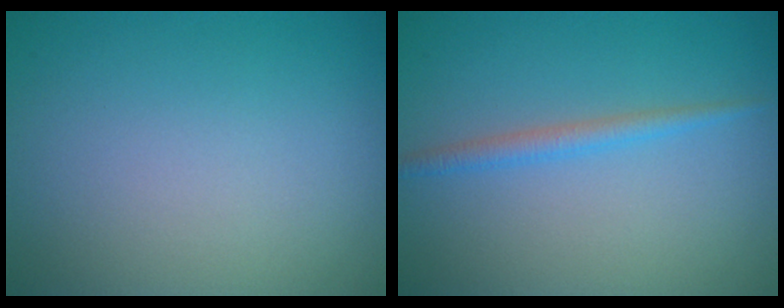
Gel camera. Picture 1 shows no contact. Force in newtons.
{"total": 1.6, "press": 1.6, "slide": 0.0}